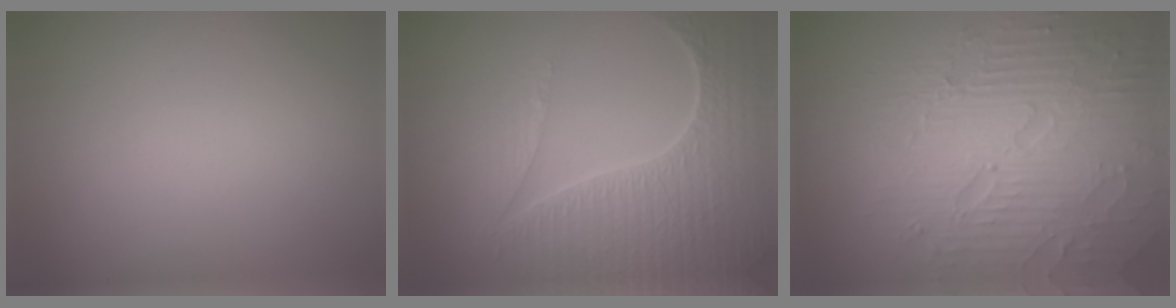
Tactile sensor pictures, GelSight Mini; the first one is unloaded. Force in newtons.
{"total": 7.5, "press": 5.6, "slide": 5.0}
{"total": 8.7, "press": 6.2, "slide": 6.1}